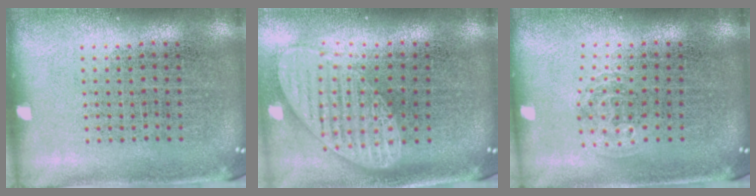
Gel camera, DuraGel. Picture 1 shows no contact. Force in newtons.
{"total": 1.9, "press": 1.5, "slide": 1.2}
{"total": 1.0, "press": 0.6, "slide": 0.8}